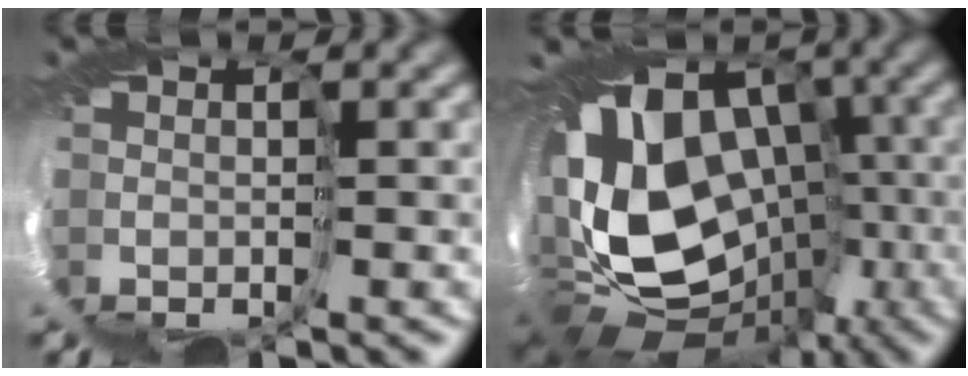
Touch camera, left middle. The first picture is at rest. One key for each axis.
{"total": 14.4, "fx": 0.0, "fy": 10.3, "fz": 10.0, "tx": -0.171, "ty": 0.002, "tz": 0.006}